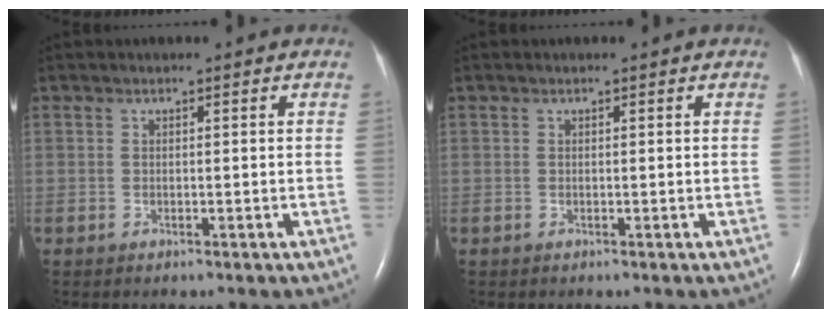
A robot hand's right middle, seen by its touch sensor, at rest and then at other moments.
{"total": 0.0}